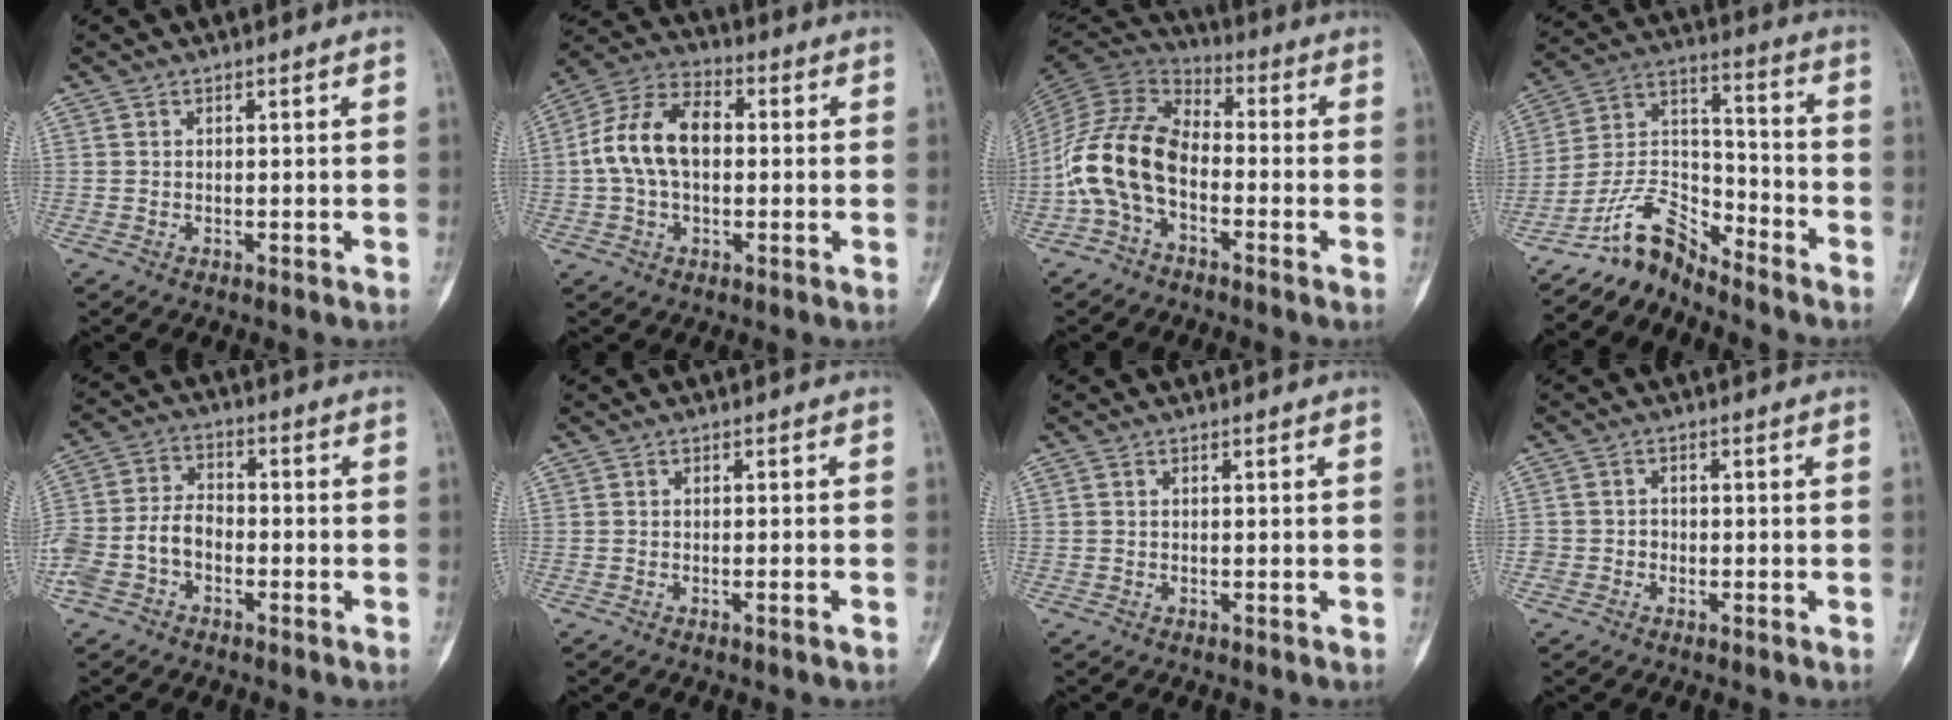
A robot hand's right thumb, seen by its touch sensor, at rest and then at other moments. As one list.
[{"total": 12.8, "force": [0.6, 8.0, 10.0], "torque": [-0.188, 0.034, 0.002]}, {"total": 13.4, "force": [-3.6, 8.3, 9.8], "torque": [-0.193, 0.052, -0.081]}, {"total": 10.2, "force": [-9.3, 3.2, 2.7], "torque": [-0.049, 0.101, -0.187]}, {"total": 9.7, "force": [-3.2, 6.6, 6.3], "torque": [-0.131, 0.034, -0.065]}, {"total": 1.2, "force": [-0.7, 0.0, 1.0], "torque": [-0.021, 0.001, -0.009]}, {"total": 0.0}, {"total": 2.0, "force": [-0.7, 1.8, 0.3], "torque": [0.010, 0.011, -0.017]}]